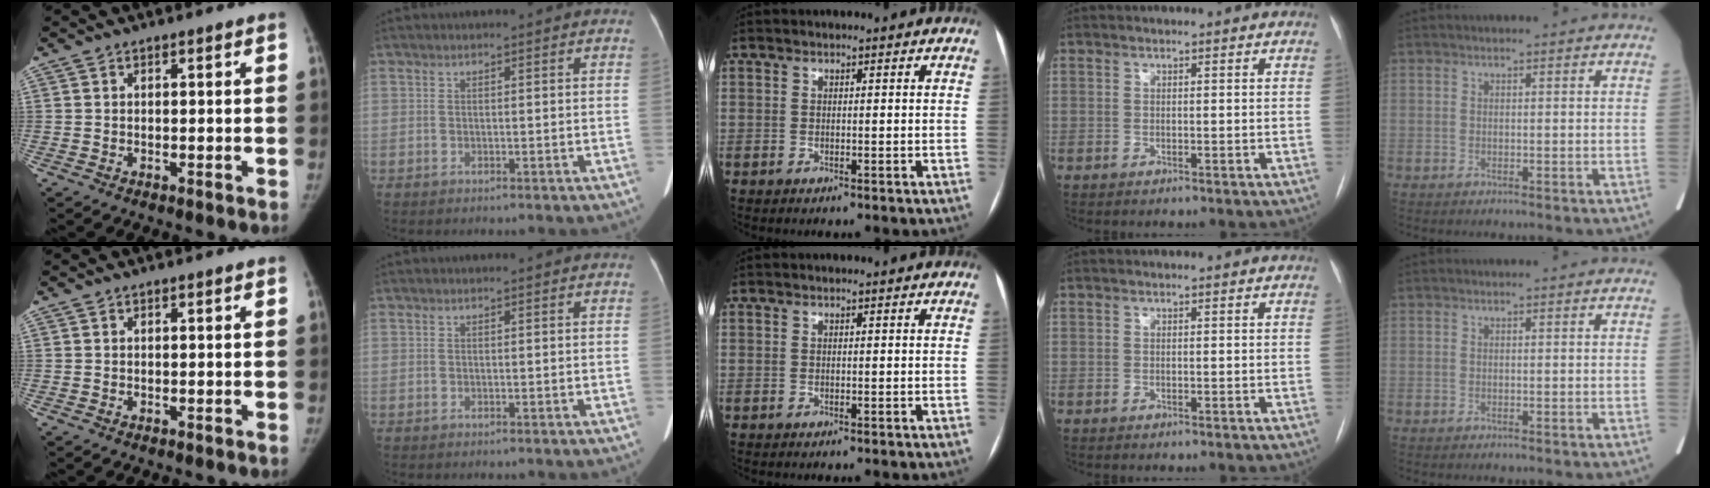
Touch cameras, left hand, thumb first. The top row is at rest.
{}